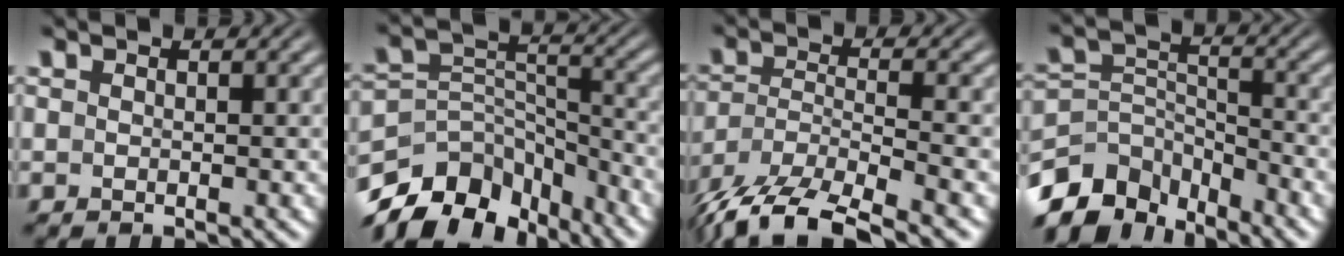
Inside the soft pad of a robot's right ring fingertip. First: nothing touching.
{"total": 11.9, "force": [-6.9, 7.8, 5.8], "torque": [-0.114, -0.058, -0.096]}
{"total": 9.7, "force": [-6.6, 4.9, 5.1], "torque": [-0.116, -0.034, -0.090]}
{"total": 9.9, "force": [-5.9, 6.8, 4.1], "torque": [-0.100, -0.058, -0.083]}